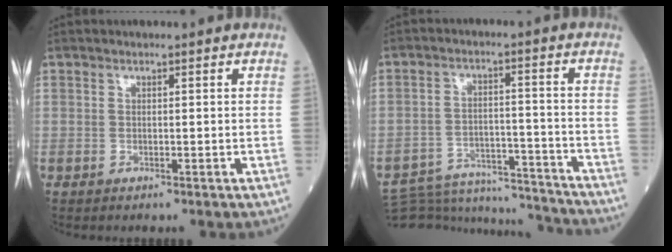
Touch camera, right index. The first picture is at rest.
{"total": 16.5, "force": [-16.2, 2.0, 2.3], "torque": [-0.043, 0.020, -0.227]}